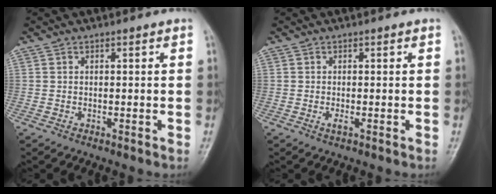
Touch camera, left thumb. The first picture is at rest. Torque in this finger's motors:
{"motor_torque": [-0.04, 0.04, 0.05, 0.02, 0.00]}